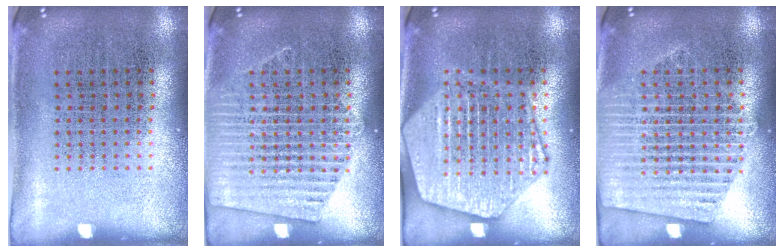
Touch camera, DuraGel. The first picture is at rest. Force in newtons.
{"total": 2.6, "press": 2.6, "slide": 0.3}
{"total": 3.6, "press": 3.5, "slide": 0.3}
{"total": 1.8, "press": 1.8, "slide": 0.3}